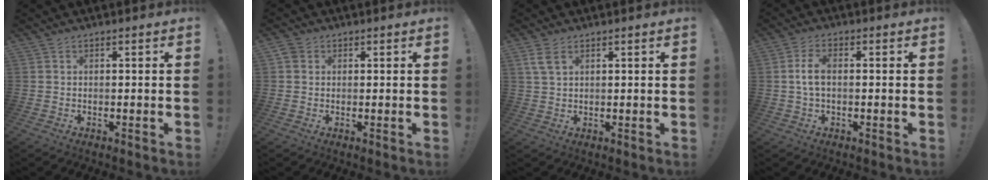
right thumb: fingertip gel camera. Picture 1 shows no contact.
{"total": 2.5, "force": [1.1, 2.0, 1.0], "torque": [-0.014, 0.001, 0.021]}
{"total": 4.4, "force": [2.3, 2.3, 2.9], "torque": [-0.057, -0.004, 0.045]}
{"total": 4.9, "force": [0.3, 2.3, 4.3], "torque": [-0.087, 0.003, 0.003]}